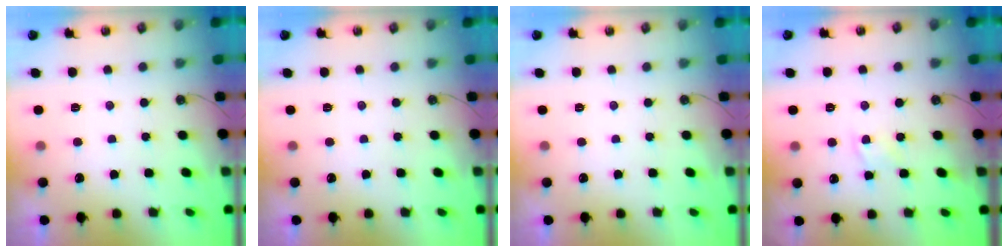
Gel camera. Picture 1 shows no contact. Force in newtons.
{"total": 0.0}
{"total": 0.0}
{"total": 4.5, "press": 4.5, "slide": 0.5}